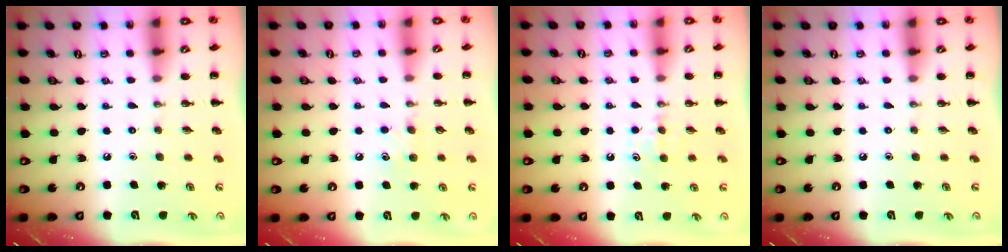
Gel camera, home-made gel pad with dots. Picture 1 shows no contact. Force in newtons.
{"total": 6.7, "press": 6.6, "slide": 1.6}
{"total": 3.9, "press": 3.7, "slide": 1.3}
{"total": 0.0}